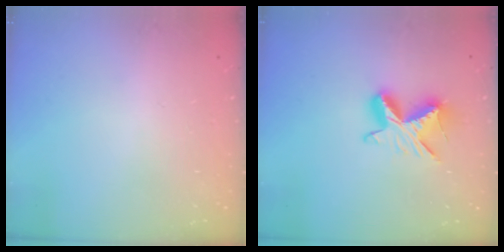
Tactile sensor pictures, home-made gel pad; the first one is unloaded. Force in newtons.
{"total": 9.2, "press": 9.2, "slide": 0.6}